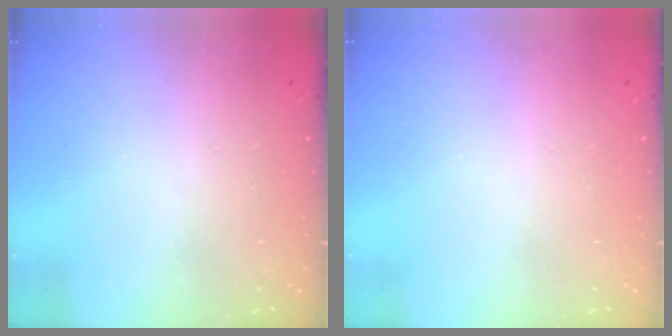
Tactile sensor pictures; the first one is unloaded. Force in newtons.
{"total": 0.0}